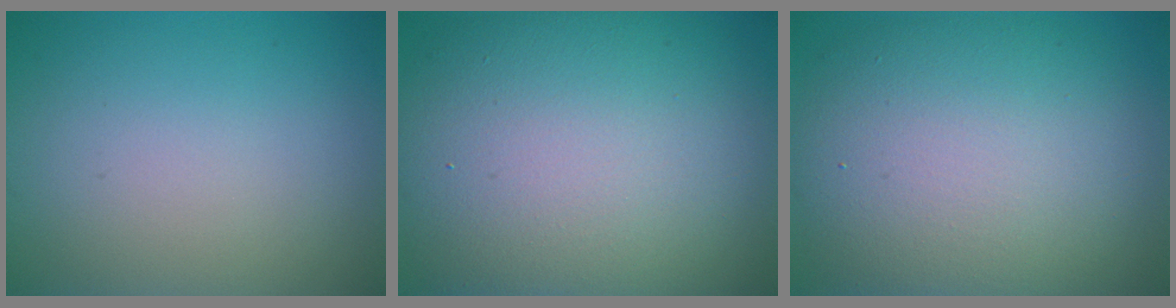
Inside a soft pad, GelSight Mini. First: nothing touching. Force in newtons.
{"total": 15.2, "press": 15.2, "slide": 0.5}
{"total": 11.8, "press": 11.8, "slide": 0.5}